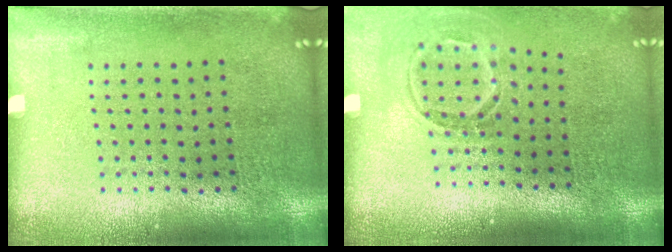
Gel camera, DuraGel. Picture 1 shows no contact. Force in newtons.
{"total": 1.6, "press": 1.1, "slide": 1.2}